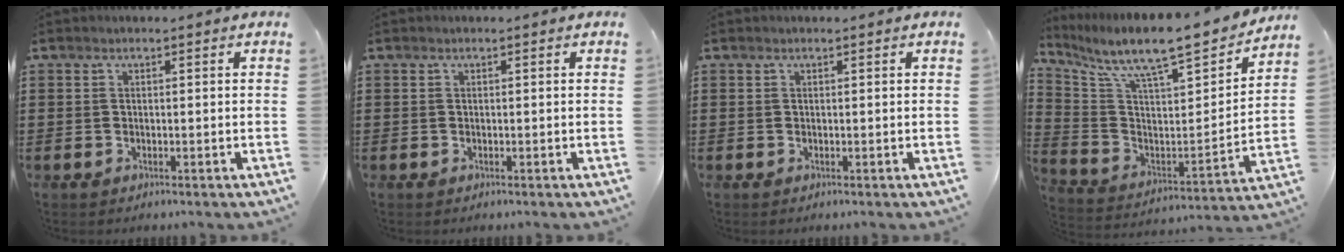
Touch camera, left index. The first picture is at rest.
{"total": 0.0}
{"total": 0.0}
{"total": 9.2, "force": [7.9, 1.1, 4.6], "torque": [-0.110, -0.072, 0.125]}